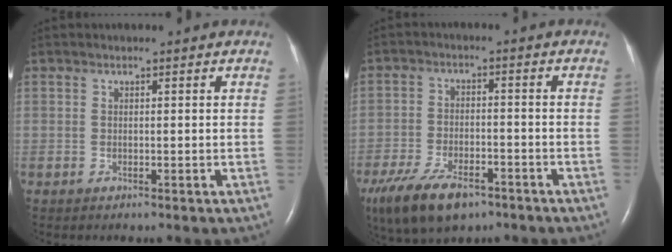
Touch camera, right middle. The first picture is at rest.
{"total": 11.9, "force": [-7.9, 5.1, 7.2], "torque": [-0.146, -0.015, -0.136]}